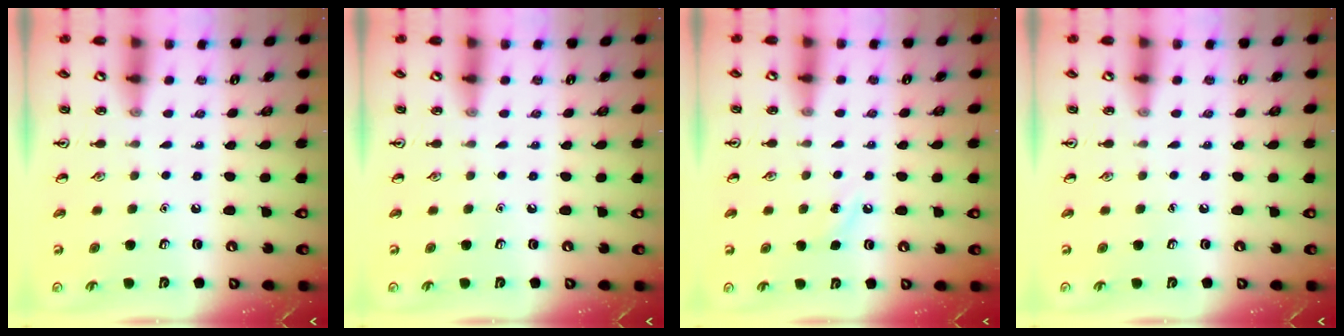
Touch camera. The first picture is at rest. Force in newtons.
{"total": 0.0}
{"total": 3.3, "press": 3.1, "slide": 1.2}
{"total": 0.0}